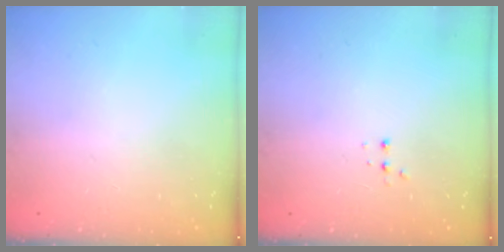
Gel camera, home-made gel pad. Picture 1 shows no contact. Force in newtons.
{"total": 3.3, "press": 3.2, "slide": 0.7}